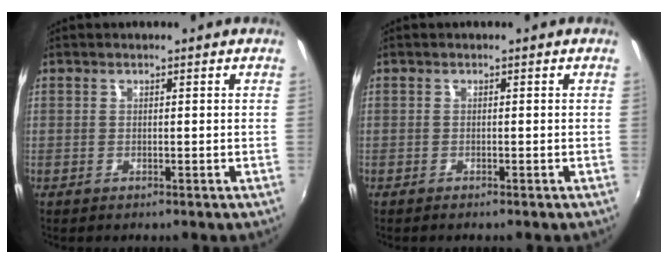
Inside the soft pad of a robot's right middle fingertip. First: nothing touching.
{"total": 0.5, "force": [-0.5, 0.0, 0.1], "torque": [-0.002, -0.003, -0.011]}